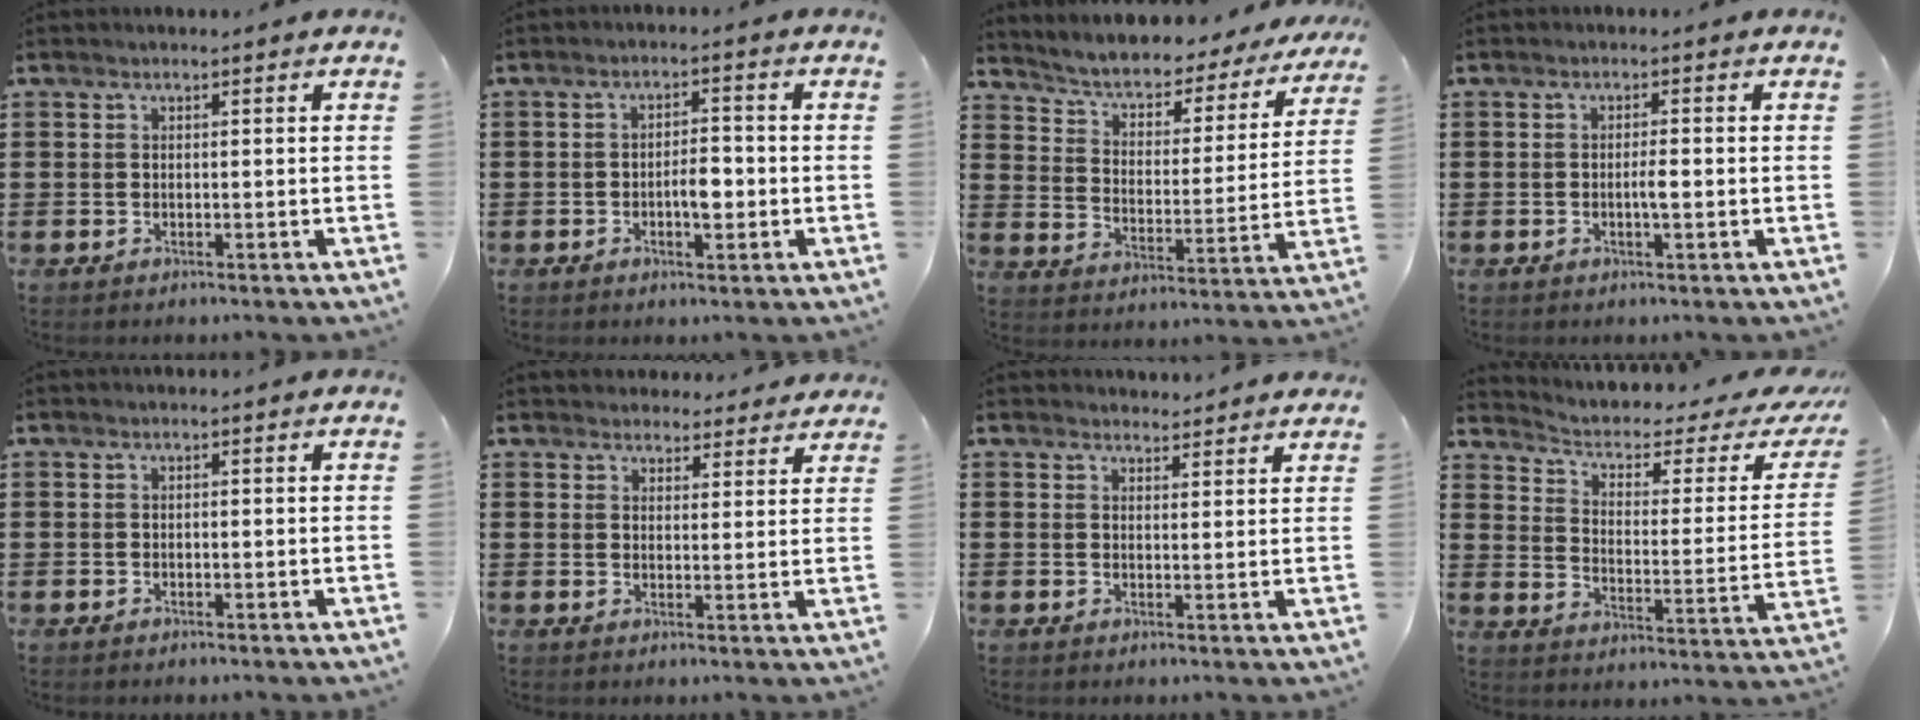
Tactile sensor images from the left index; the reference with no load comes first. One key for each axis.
{"total": 3.8, "fx": -0.9, "fy": 1.5, "fz": 3.4, "tx": -0.055, "ty": 0.002, "tz": -0.021}
{"total": 3.8, "fx": 3.4, "fy": 1.1, "fz": 1.1, "tx": -0.043, "ty": -0.032, "tz": 0.047}
{"total": 1.9, "fx": -0.5, "fy": 0.2, "fz": 1.9, "tx": -0.034, "ty": -0.001, "tz": -0.009}
{"total": 0.0}
{"total": 3.7, "fx": 3.6, "fy": 1.0, "fz": 0.1, "tx": -0.006, "ty": -0.012, "tz": 0.067}
{"total": 2.4, "fx": 2.3, "fy": 0.6, "fz": 0.0, "tx": 0.001, "ty": -0.007, "tz": 0.043}
{"total": 3.3, "fx": 1.5, "fy": 1.4, "fz": 2.6, "tx": -0.061, "ty": -0.015, "tz": 0.016}